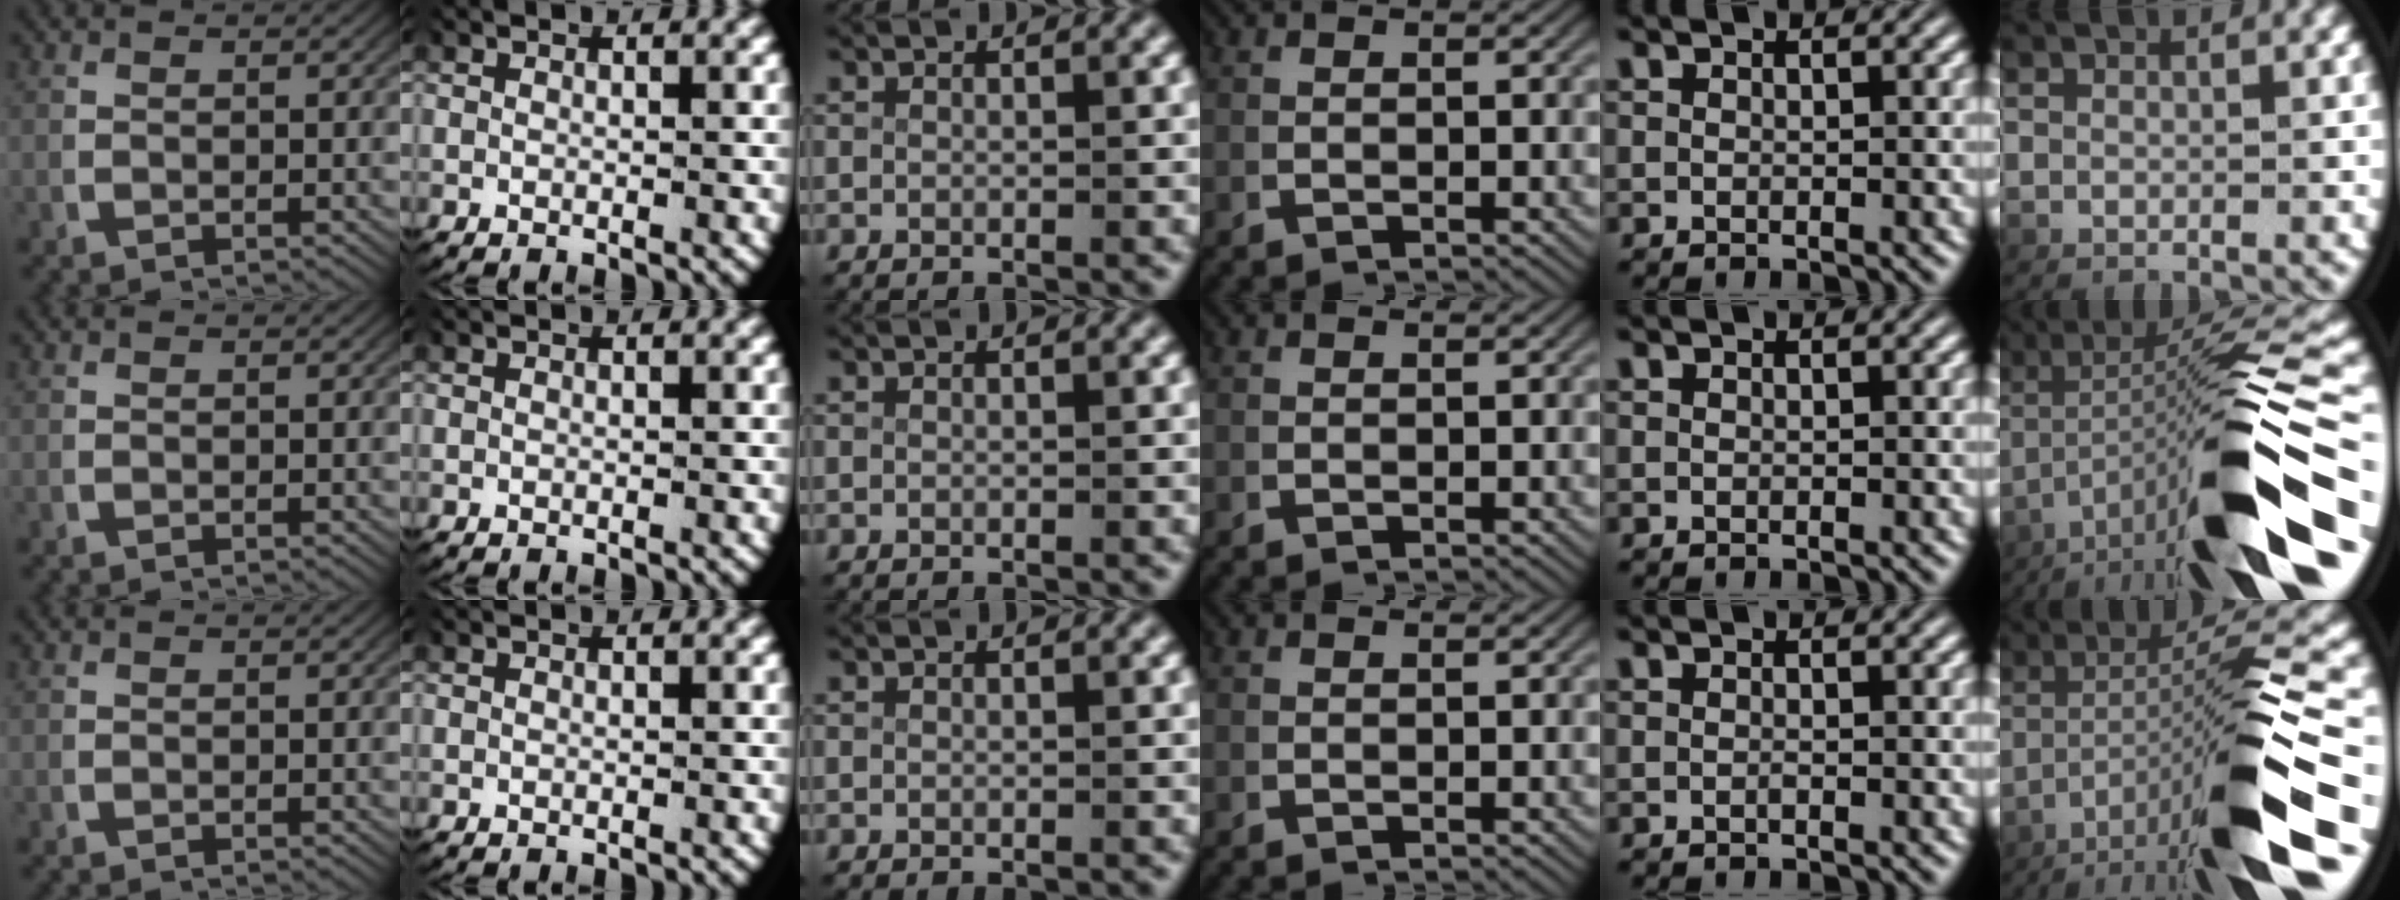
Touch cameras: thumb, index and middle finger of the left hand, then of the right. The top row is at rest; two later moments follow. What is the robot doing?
{"motion": "lift_and_place", "object": "photo album"}